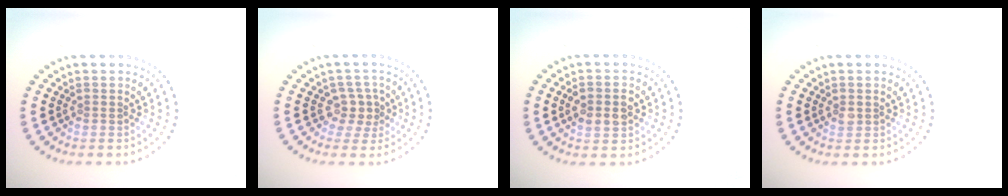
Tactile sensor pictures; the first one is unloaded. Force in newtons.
{"total": 2.2, "press": 1.8, "slide": 1.3}
{"total": 3.0, "press": 3.0, "slide": 0.1}
{"total": 0.5, "press": 0.4, "slide": 0.3}